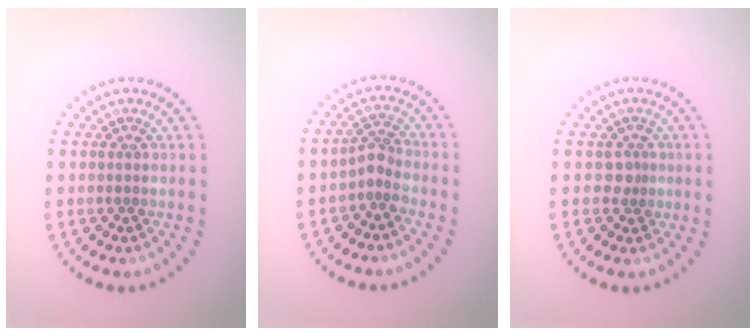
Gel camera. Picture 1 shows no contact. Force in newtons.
{"total": 1.9, "press": 1.4, "slide": 1.3}
{"total": 1.4, "press": 1.1, "slide": 0.8}